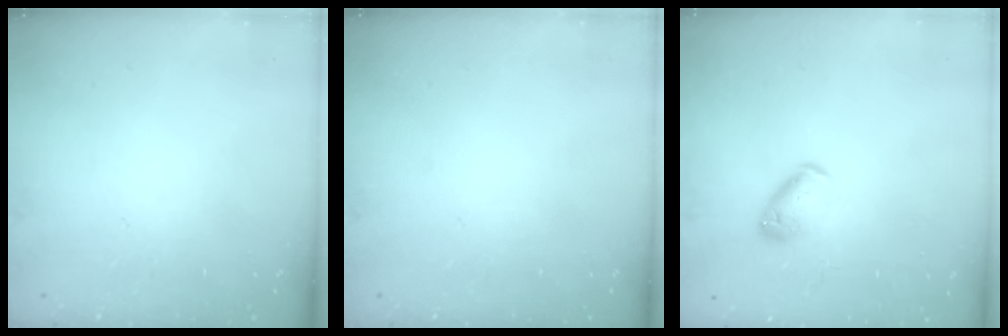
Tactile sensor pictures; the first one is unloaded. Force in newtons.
{"total": 0.0}
{"total": 6.7, "press": 6.7, "slide": 0.8}